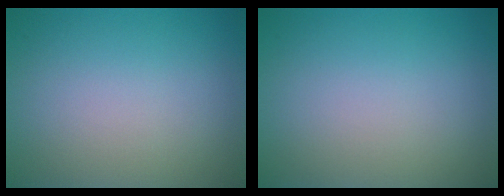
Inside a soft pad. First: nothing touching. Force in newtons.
{"total": 0.0}